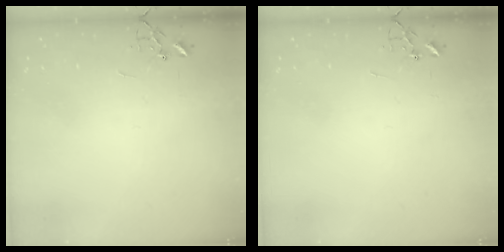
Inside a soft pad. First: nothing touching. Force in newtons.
{"total": 0.0}